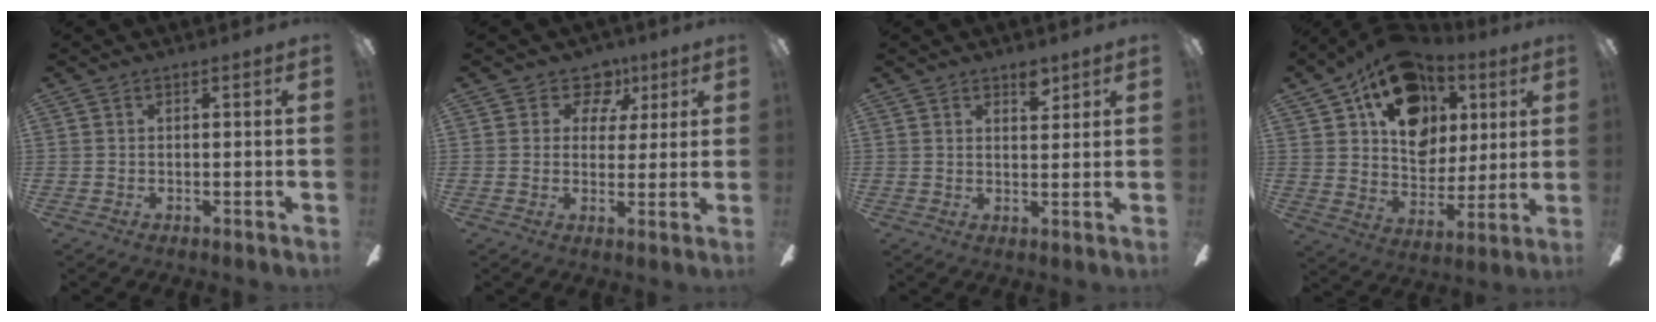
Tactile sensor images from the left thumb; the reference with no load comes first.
{"total": 7.9, "force": [3.9, 6.3, 2.8], "torque": [-0.028, -0.018, 0.068]}
{"total": 4.1, "force": [3.2, 1.8, 1.9], "torque": [-0.002, -0.021, 0.050]}
{"total": 19.6, "force": [10.6, 13.7, 9.1], "torque": [-0.147, -0.048, 0.196]}